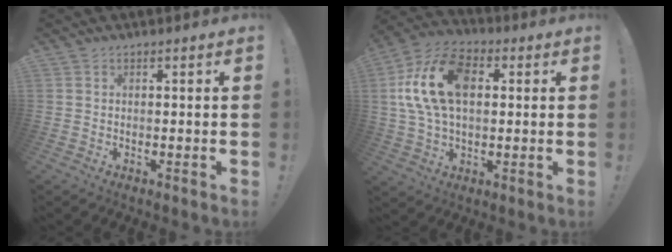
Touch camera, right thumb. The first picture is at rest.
{"total": 18.6, "force": [3.5, 11.6, 14.1], "torque": [-0.270, 0.004, 0.059]}